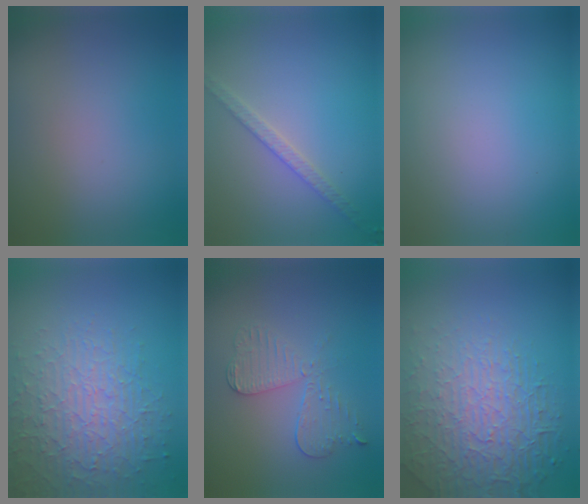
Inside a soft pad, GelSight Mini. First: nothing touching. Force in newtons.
{"total": 2.1, "press": 2.0, "slide": 0.6}
{"total": 0.0}
{"total": 6.0, "press": 5.0, "slide": 3.3}
{"total": 3.9, "press": 3.3, "slide": 2.0}
{"total": 8.1, "press": 5.6, "slide": 5.8}